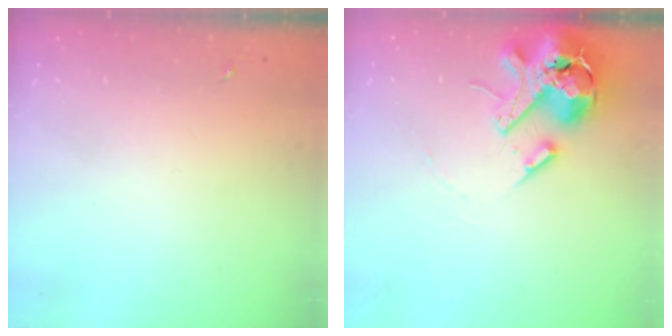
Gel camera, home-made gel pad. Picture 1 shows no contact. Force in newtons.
{"total": 16.2, "press": 16.0, "slide": 2.7}